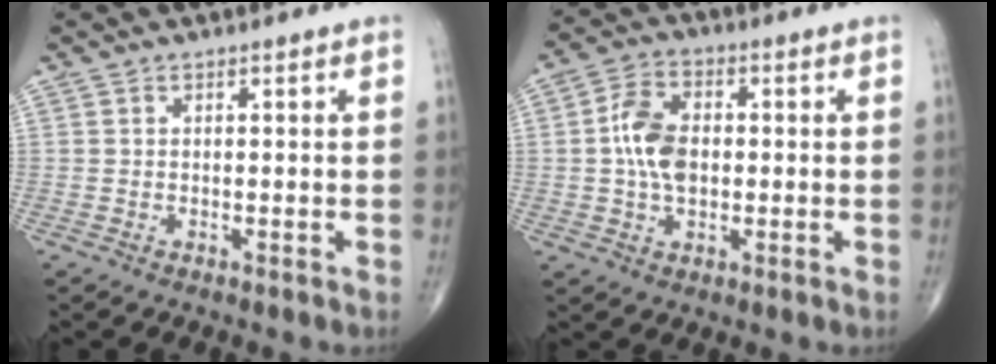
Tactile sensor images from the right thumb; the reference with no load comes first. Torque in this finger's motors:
{"motor_torque": [1.22, 1.15, 0.89, -0.14, 0.09]}